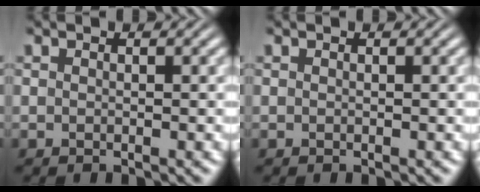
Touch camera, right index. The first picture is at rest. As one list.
[{"total": 0.0}]